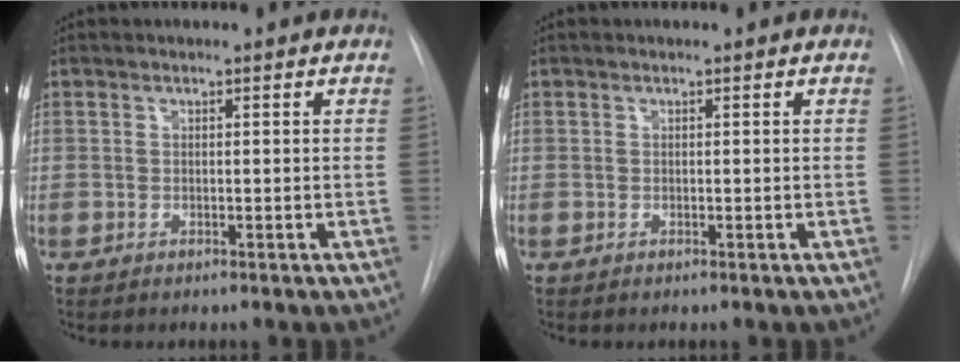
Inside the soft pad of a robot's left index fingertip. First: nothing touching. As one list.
[{"total": 0.0}]